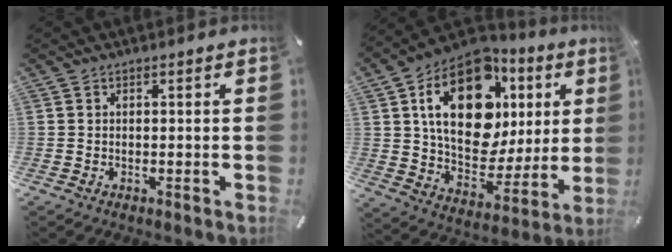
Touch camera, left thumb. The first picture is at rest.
{"total": 23.0, "force": [8.3, 15.0, 15.3], "torque": [-0.247, -0.037, 0.145]}